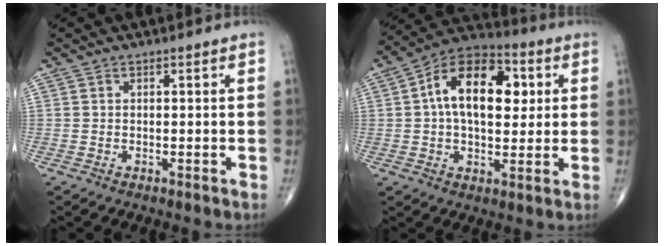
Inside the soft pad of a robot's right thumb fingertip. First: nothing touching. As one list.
[{"total": 17.0, "force": [3.3, 9.9, 13.5], "torque": [-0.191, 0.016, 0.046]}]